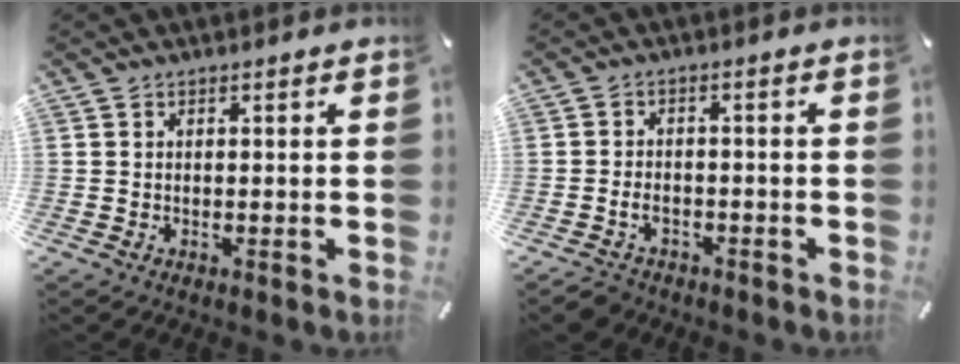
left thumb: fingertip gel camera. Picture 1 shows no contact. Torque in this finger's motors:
{"motor_torque": [-0.23, 1.37, 0.37, 0.37, 0.10]}